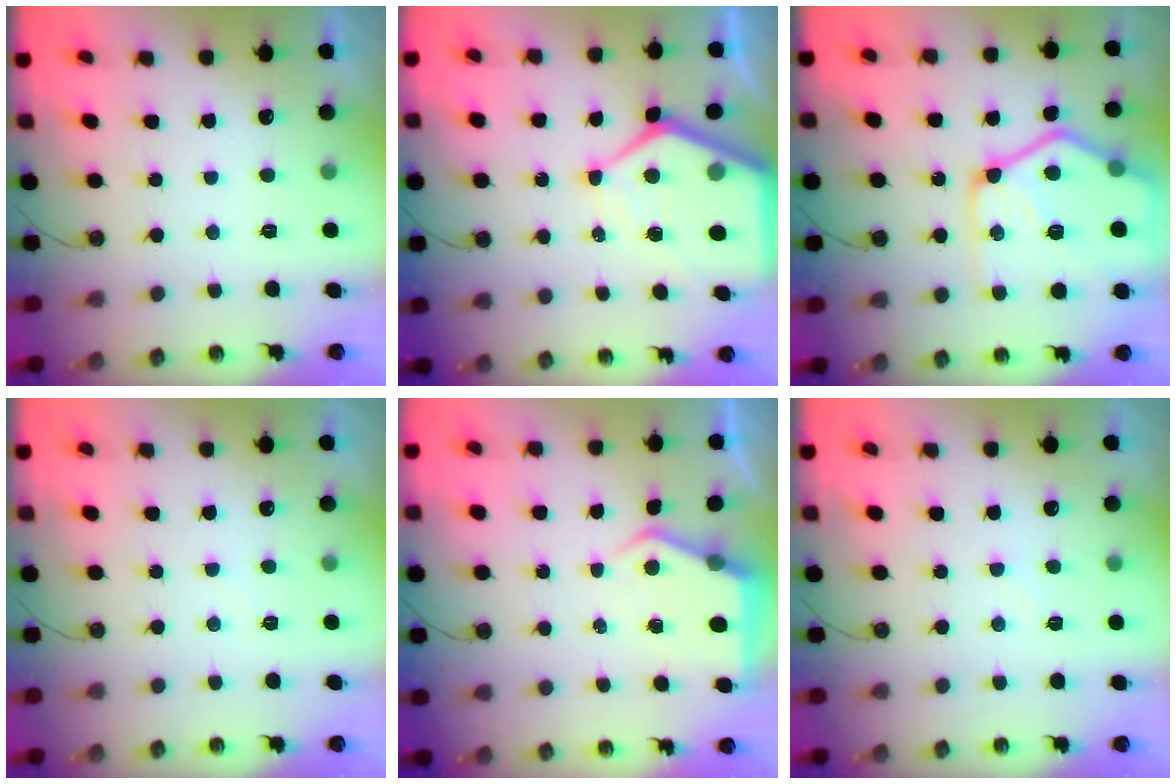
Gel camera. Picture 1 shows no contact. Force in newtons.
{"total": 13.7, "press": 13.6, "slide": 1.3}
{"total": 21.2, "press": 21.1, "slide": 2.6}
{"total": 3.4, "press": 3.3, "slide": 0.5}
{"total": 5.6, "press": 5.6, "slide": 0.8}
{"total": 2.0, "press": 2.0, "slide": 0.4}